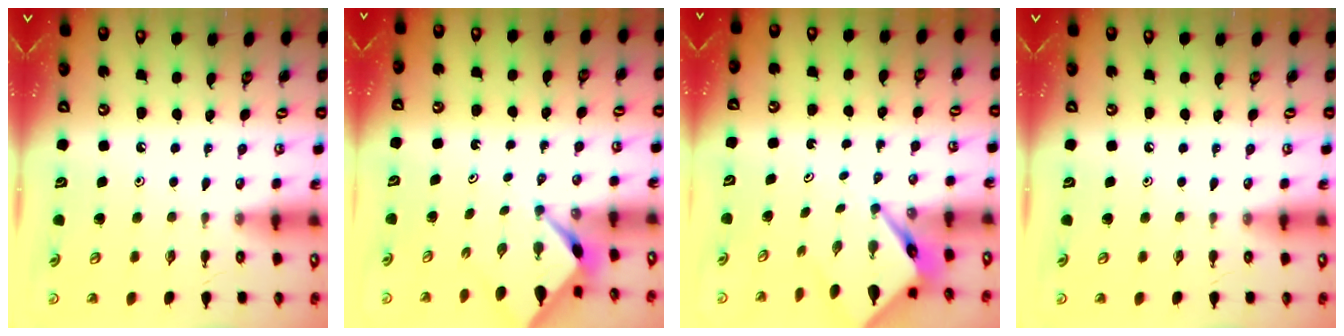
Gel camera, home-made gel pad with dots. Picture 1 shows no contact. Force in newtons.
{"total": 2.6, "press": 2.6, "slide": 0.3}
{"total": 5.4, "press": 5.4, "slide": 0.3}
{"total": 0.0}